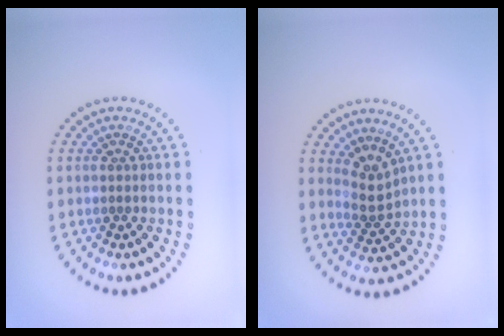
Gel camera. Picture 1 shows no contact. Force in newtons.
{"total": 2.6, "press": 1.8, "slide": 1.9}